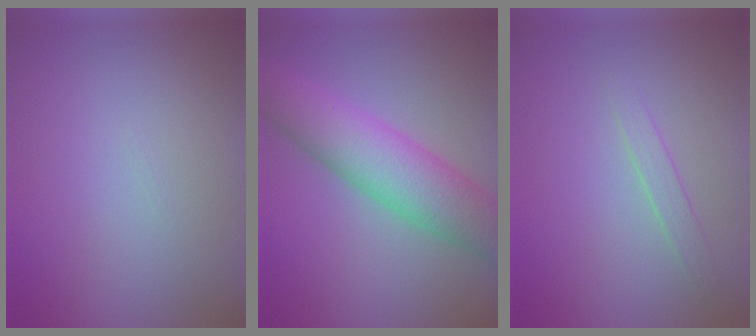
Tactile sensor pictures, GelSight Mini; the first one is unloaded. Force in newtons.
{"total": 8.1, "press": 8.1, "slide": 0.1}
{"total": 1.3, "press": 1.3, "slide": 0.0}